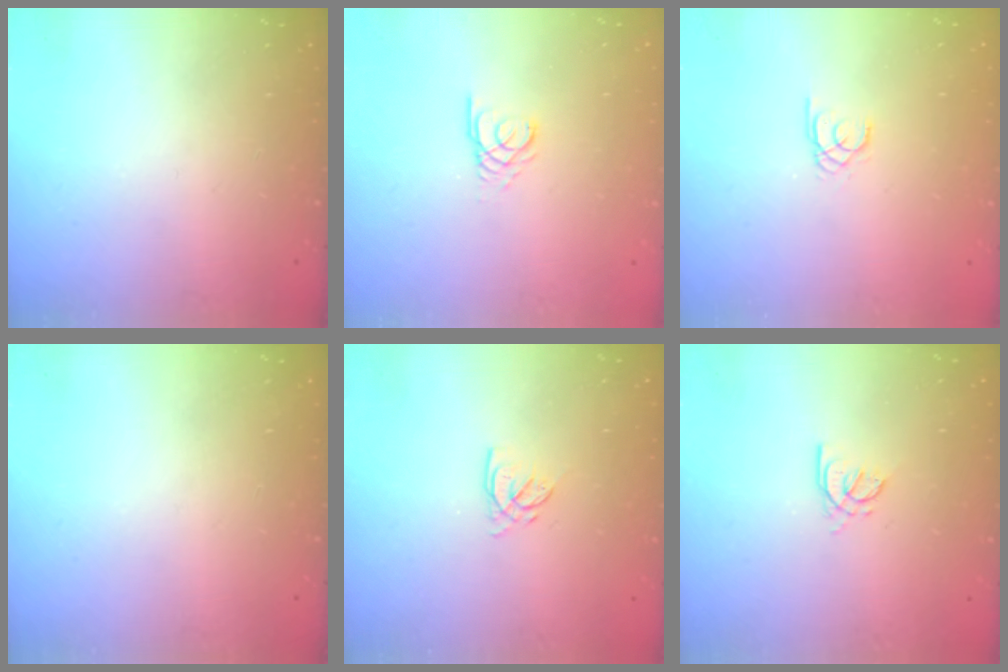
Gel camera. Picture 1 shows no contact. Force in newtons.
{"total": 2.7, "press": 2.7, "slide": 0.3}
{"total": 1.3, "press": 1.3, "slide": 0.1}
{"total": 0.0}
{"total": 2.8, "press": 2.8, "slide": 0.1}
{"total": 2.4, "press": 2.4, "slide": 0.6}